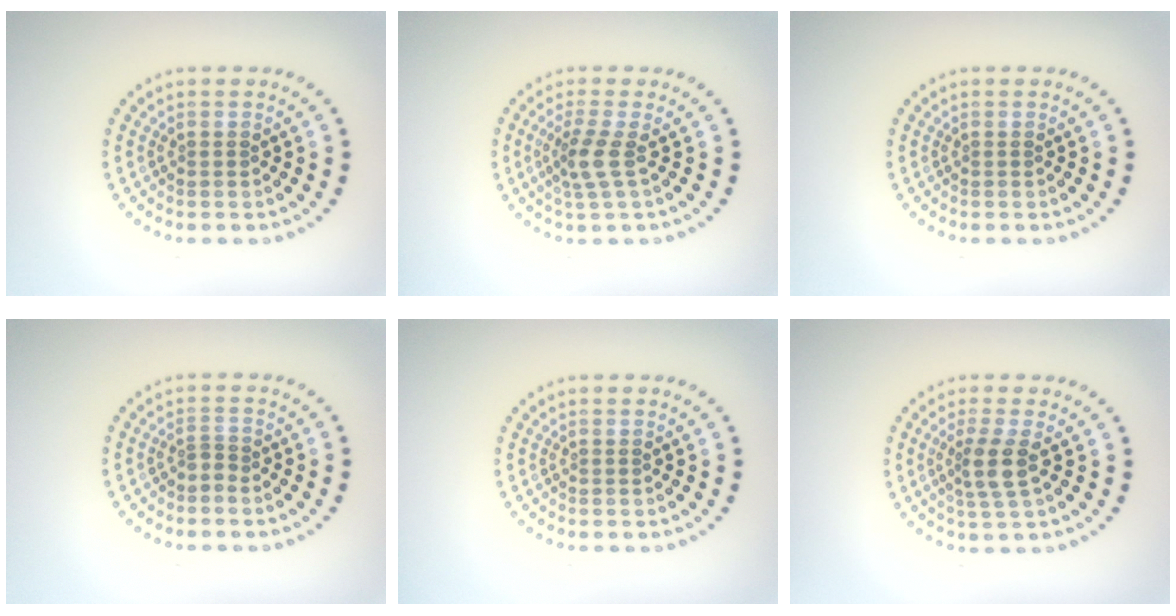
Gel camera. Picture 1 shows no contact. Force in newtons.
{"total": 2.4, "press": 1.8, "slide": 1.6}
{"total": 0.0}
{"total": 0.8, "press": 0.5, "slide": 0.7}
{"total": 0.0}
{"total": 2.7, "press": 2.2, "slide": 1.5}